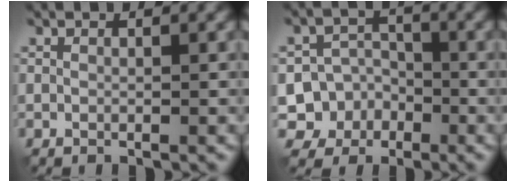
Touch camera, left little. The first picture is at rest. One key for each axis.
{"total": 6.6, "fx": -3.1, "fy": 5.8, "fz": 0.8, "tx": 0.009, "ty": -0.004, "tz": -0.065}